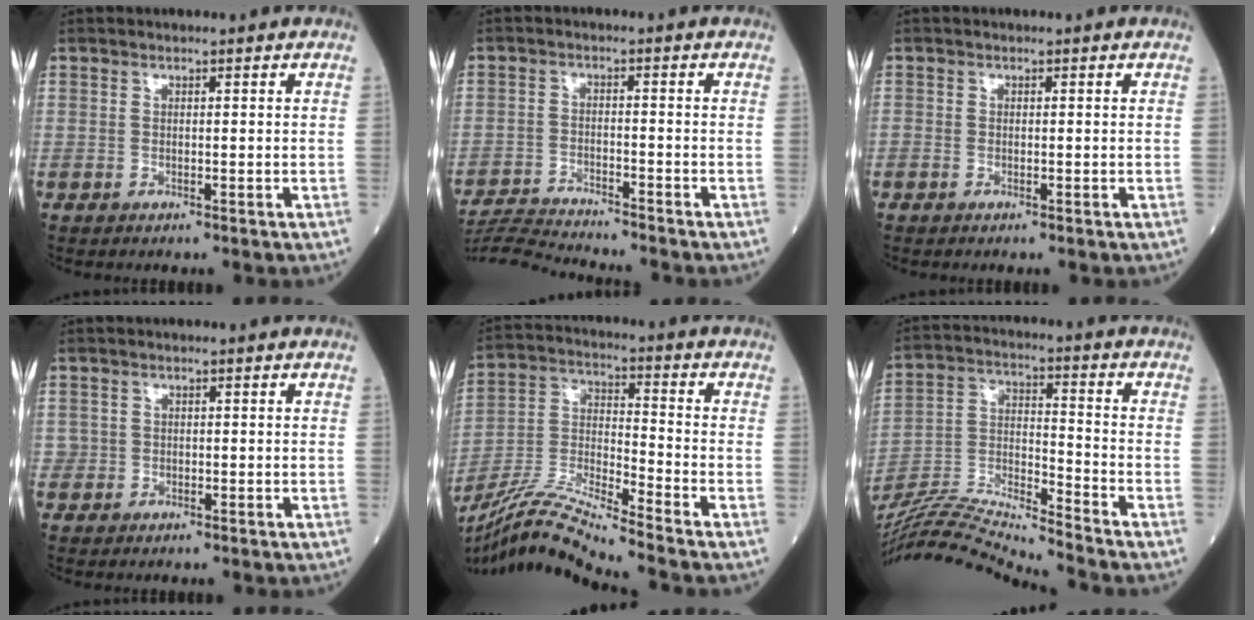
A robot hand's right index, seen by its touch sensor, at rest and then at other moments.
{"total": 8.3, "force": [-8.0, -1.6, 1.3], "torque": [-0.019, -0.012, -0.141]}
{"total": 0.0}
{"total": 0.7, "force": [-0.1, 0.7, 0.1], "torque": [0.006, 0.006, -0.003]}
{"total": 13.2, "force": [-11.7, -2.0, 5.8], "torque": [-0.111, -0.012, -0.221]}
{"total": 15.8, "force": [-14.9, -2.4, 4.5], "torque": [-0.077, 0.012, -0.272]}